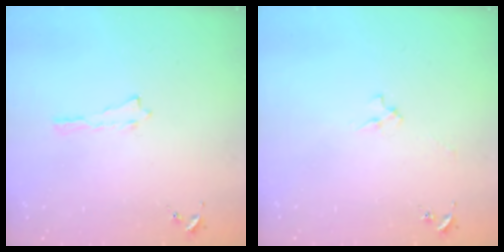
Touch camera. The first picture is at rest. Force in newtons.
{"total": 2.4, "press": 2.4, "slide": 0.3}